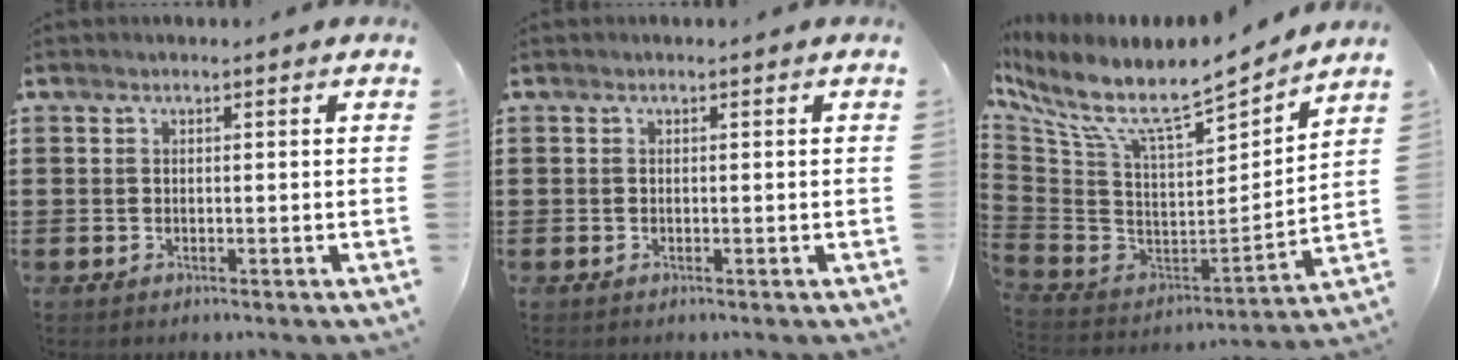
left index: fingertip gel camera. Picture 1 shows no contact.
{"total": 0.0}
{"total": 8.1, "force": [6.2, 1.6, 5.0], "torque": [-0.124, -0.065, 0.100]}